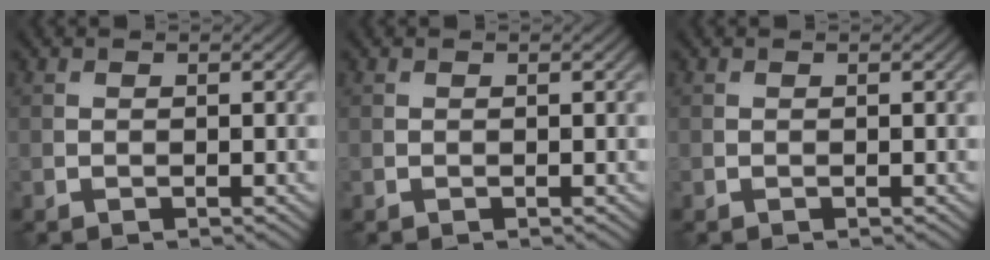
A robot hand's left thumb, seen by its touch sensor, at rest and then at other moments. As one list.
[{"total": 0.0}, {"total": 0.0}]